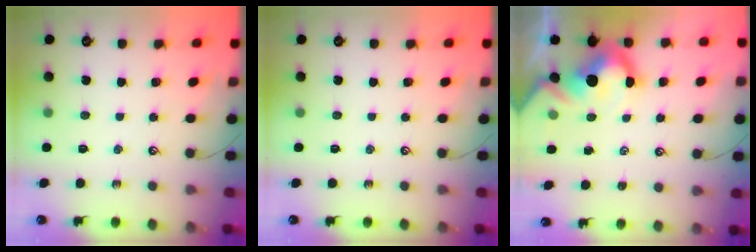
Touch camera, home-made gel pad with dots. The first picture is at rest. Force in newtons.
{"total": 0.0}
{"total": 9.5, "press": 9.4, "slide": 1.4}